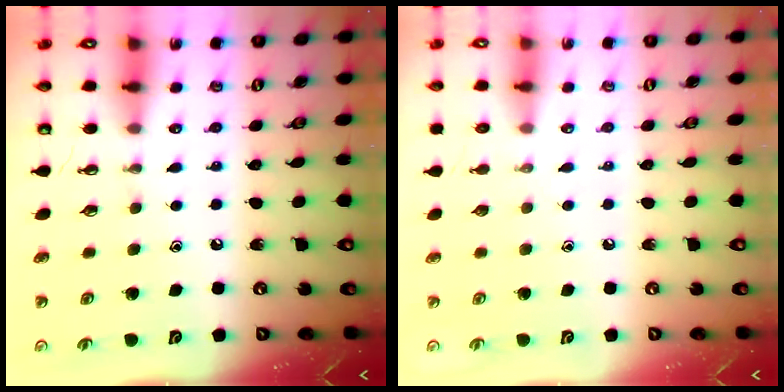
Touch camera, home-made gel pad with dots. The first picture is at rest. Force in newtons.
{"total": 0.0}